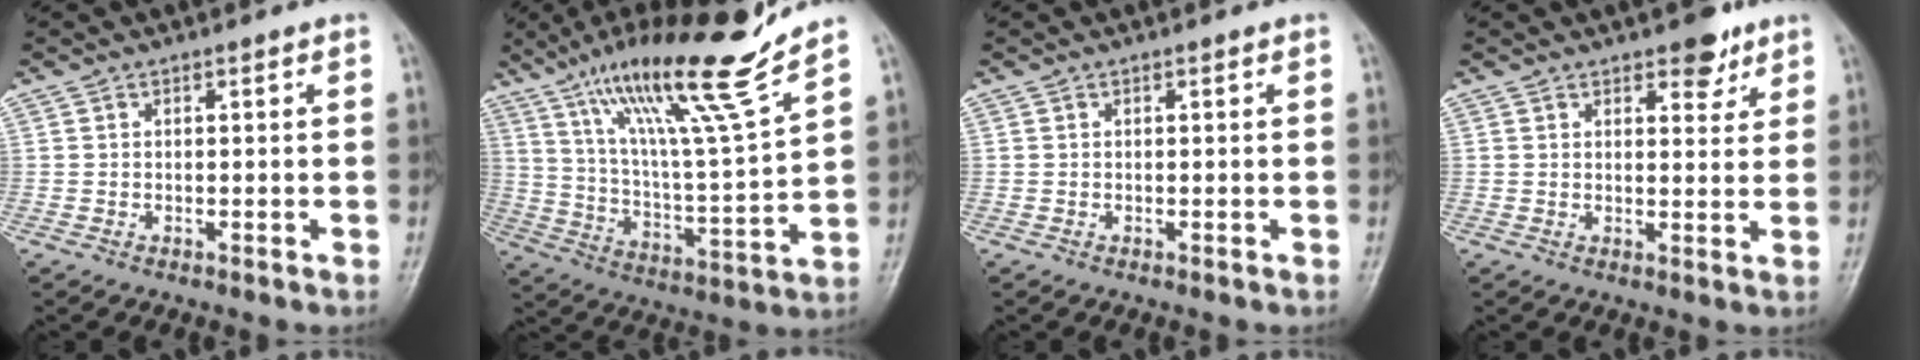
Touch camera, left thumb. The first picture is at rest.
{"total": 20.5, "force": [14.2, 1.4, 14.7], "torque": [-0.231, -0.067, 0.248]}
{"total": 0.0}
{"total": 4.9, "force": [3.3, 2.5, 2.7], "torque": [-0.012, -0.017, 0.044]}